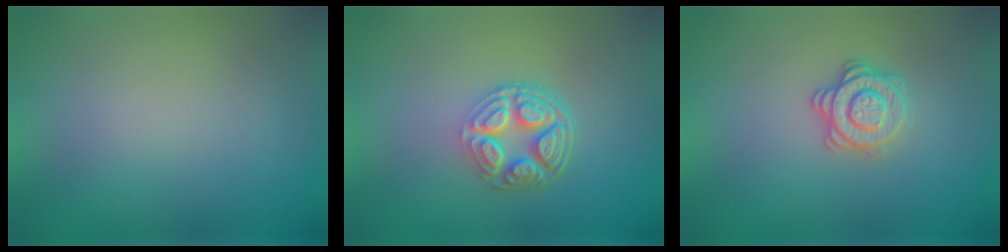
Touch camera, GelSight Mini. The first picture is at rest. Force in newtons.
{"total": 5.1, "press": 3.7, "slide": 3.5}
{"total": 2.8, "press": 2.6, "slide": 1.1}